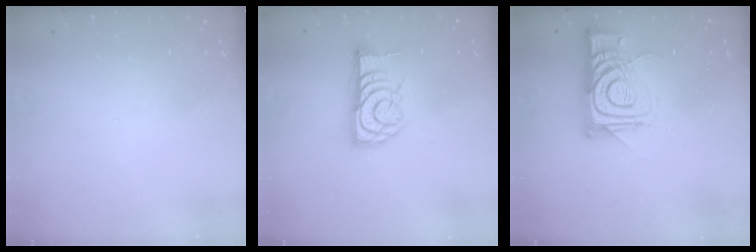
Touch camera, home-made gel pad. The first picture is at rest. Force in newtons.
{"total": 13.1, "press": 13.1, "slide": 0.5}
{"total": 14.0, "press": 14.0, "slide": 1.4}